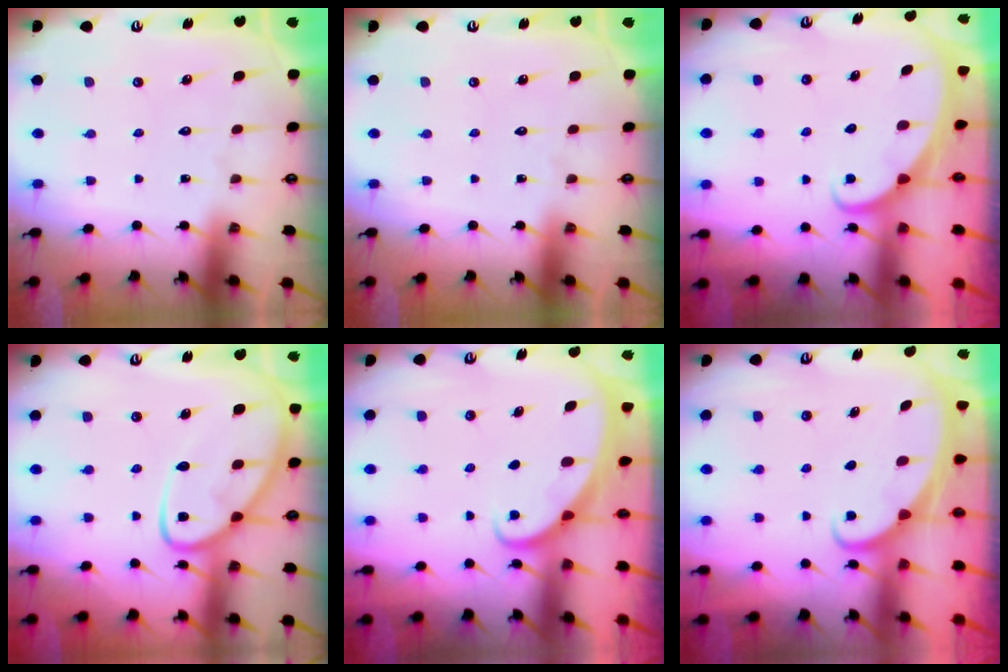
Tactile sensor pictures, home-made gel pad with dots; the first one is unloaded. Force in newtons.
{"total": 0.0}
{"total": 1.9, "press": 1.9, "slide": 0.1}
{"total": 9.9, "press": 9.9, "slide": 0.9}
{"total": 1.7, "press": 1.7, "slide": 0.2}
{"total": 2.2, "press": 2.2, "slide": 0.3}